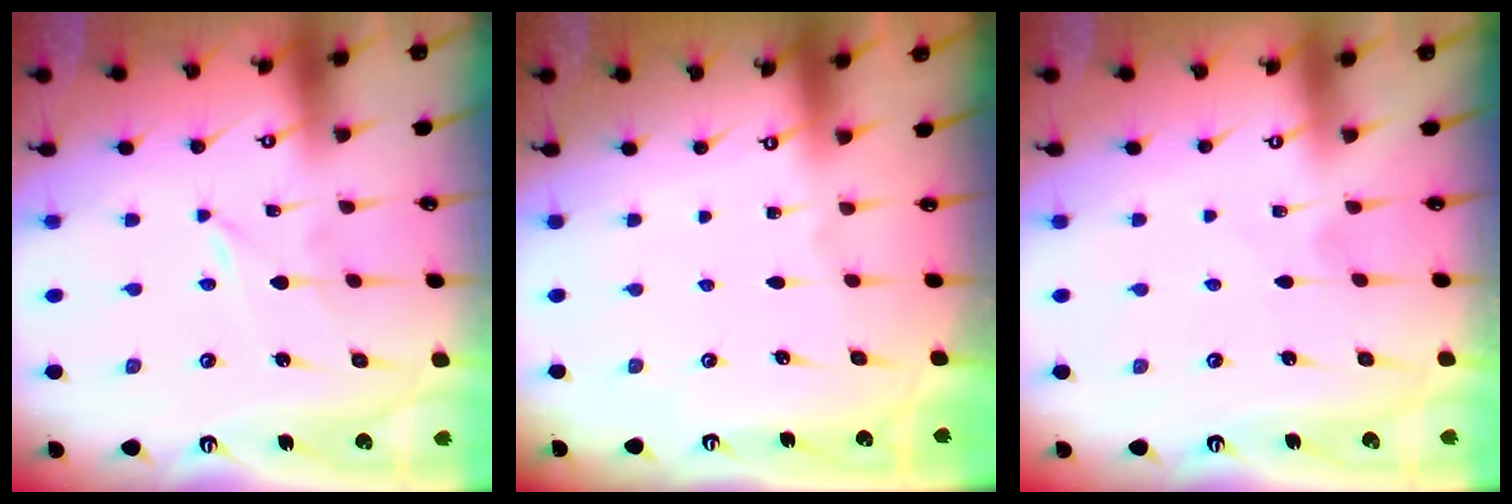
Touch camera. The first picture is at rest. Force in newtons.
{"total": 0.0}
{"total": 2.2, "press": 2.2, "slide": 0.3}